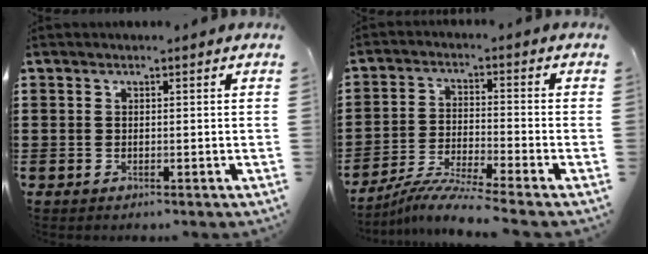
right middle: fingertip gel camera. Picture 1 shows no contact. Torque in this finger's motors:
{"motor_torque": [1.26, -0.88, 0.37, 0.10]}